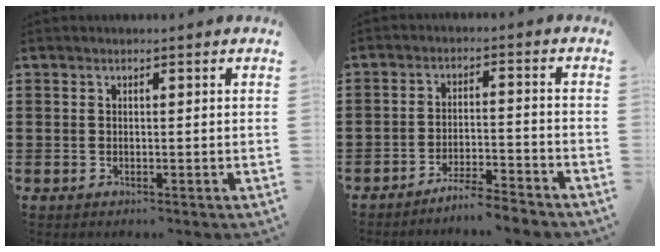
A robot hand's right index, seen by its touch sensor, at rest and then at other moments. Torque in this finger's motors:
{"motor_torque": [0.58, 0.55, 0.28, 0.05]}